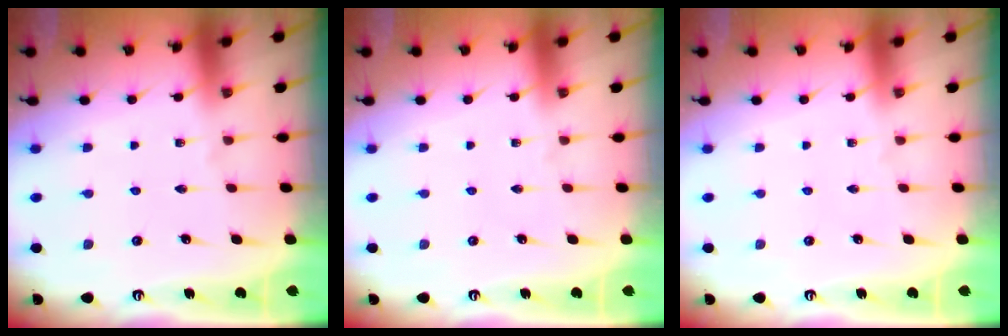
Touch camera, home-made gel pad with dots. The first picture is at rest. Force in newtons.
{"total": 0.0}
{"total": 0.0}